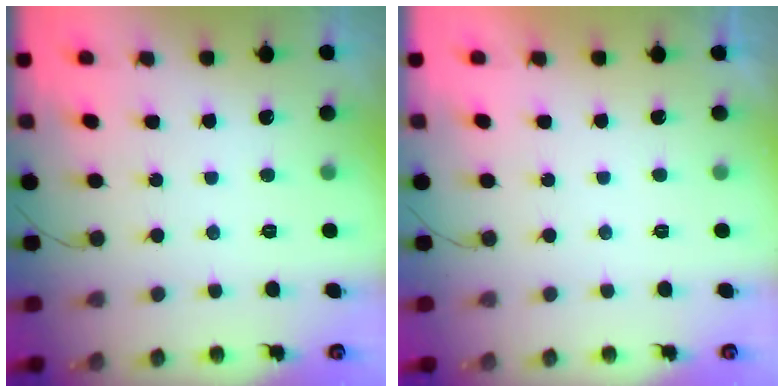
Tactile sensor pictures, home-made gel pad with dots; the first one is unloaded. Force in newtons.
{"total": 2.3, "press": 2.3, "slide": 0.4}